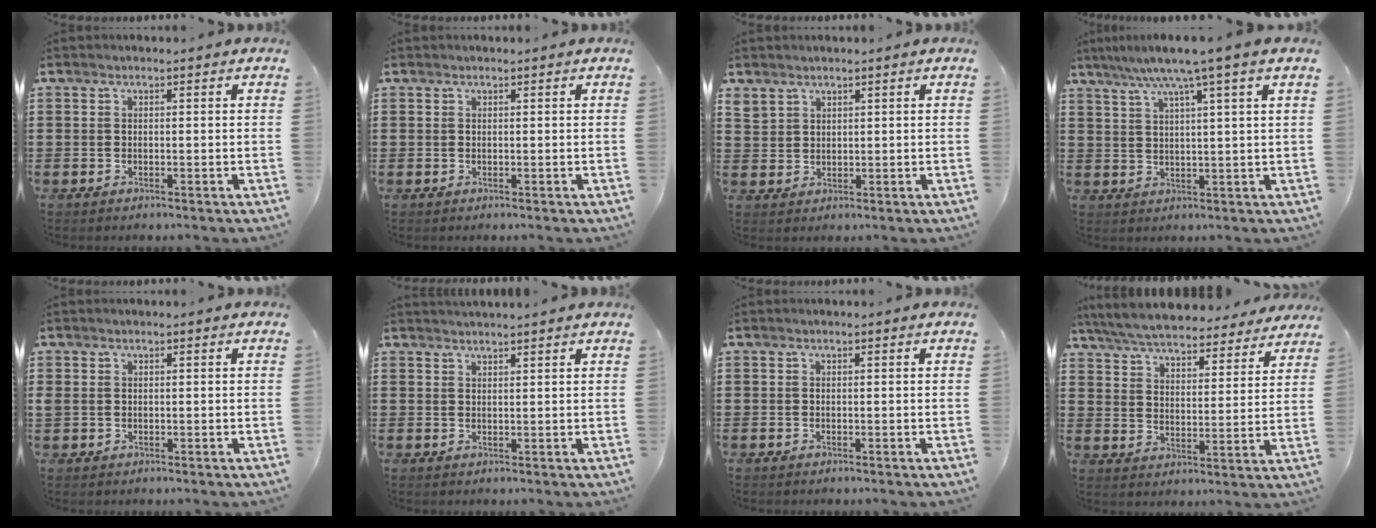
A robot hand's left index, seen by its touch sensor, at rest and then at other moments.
{"total": 0.0}
{"total": 2.2, "force": [1.8, 1.1, 0.0], "torque": [-0.006, 0.002, 0.037]}
{"total": 6.4, "force": [4.3, -0.8, 4.7], "torque": [-0.104, -0.010, 0.069]}
{"total": 0.6, "force": [0.1, 0.6, 0.2], "torque": [-0.007, 0.006, 0.001]}
{"total": 1.4, "force": [1.4, -0.2, 0.1], "torque": [-0.005, 0.000, 0.028]}
{"total": 0.0}
{"total": 6.3, "force": [6.2, 0.3, 1.4], "torque": [-0.057, -0.040, 0.107]}